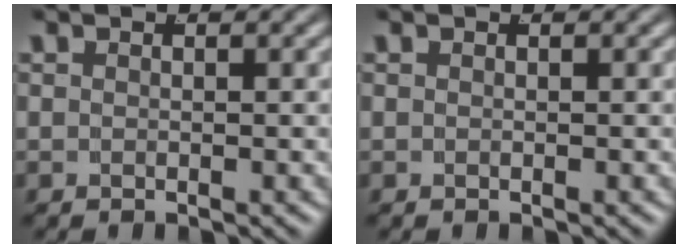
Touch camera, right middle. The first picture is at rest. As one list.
[{"total": 0.0}]